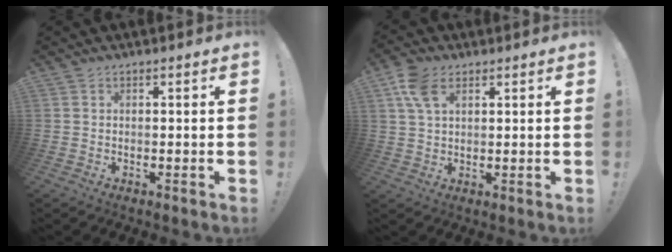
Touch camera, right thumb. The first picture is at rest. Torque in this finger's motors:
{"motor_torque": [0.45, 0.50, 0.18, -0.15, 0.02]}